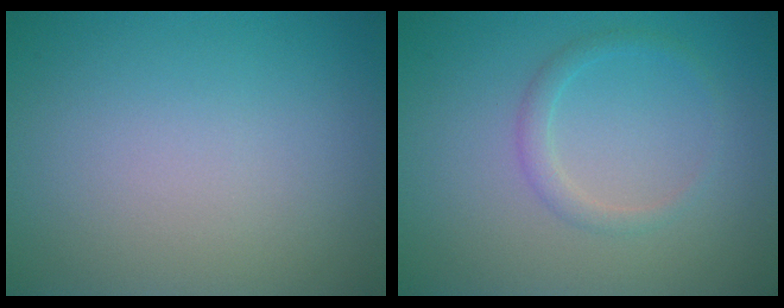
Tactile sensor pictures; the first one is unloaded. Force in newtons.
{"total": 1.5, "press": 1.5, "slide": 0.1}